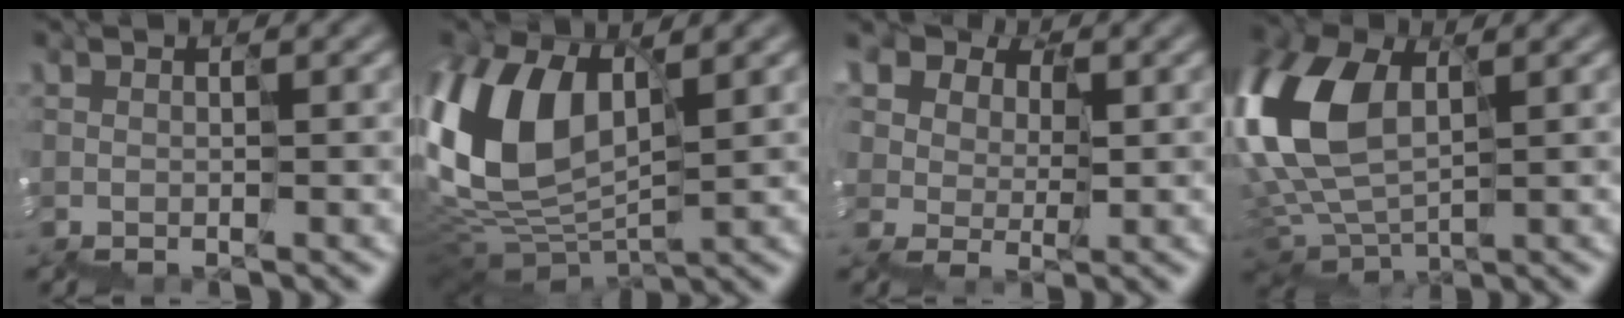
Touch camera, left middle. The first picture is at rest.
{"total": 9.6, "force": [2.6, 5.8, 7.2], "torque": [-0.208, 0.016, 0.044]}
{"total": 6.8, "force": [4.1, 4.9, 2.3], "torque": [-0.049, 0.030, 0.069]}
{"total": 9.5, "force": [2.4, 5.9, 7.1], "torque": [-0.227, 0.015, 0.048]}